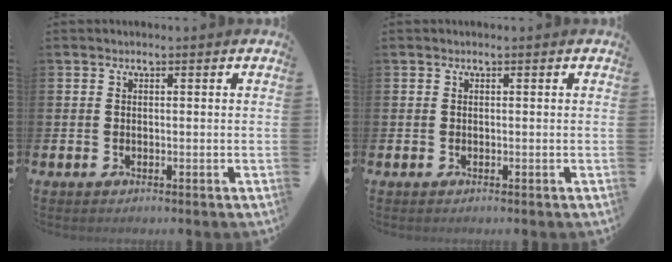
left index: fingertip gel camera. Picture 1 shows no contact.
{"total": 0.0}